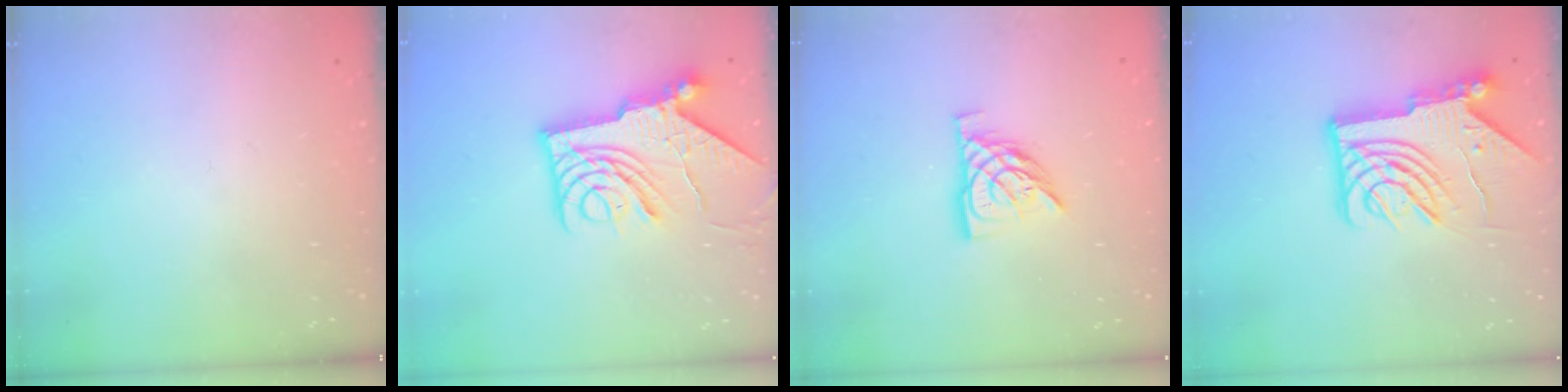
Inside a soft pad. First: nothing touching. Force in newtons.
{"total": 13.7, "press": 13.6, "slide": 1.5}
{"total": 10.7, "press": 10.6, "slide": 1.0}
{"total": 12.2, "press": 12.1, "slide": 1.4}